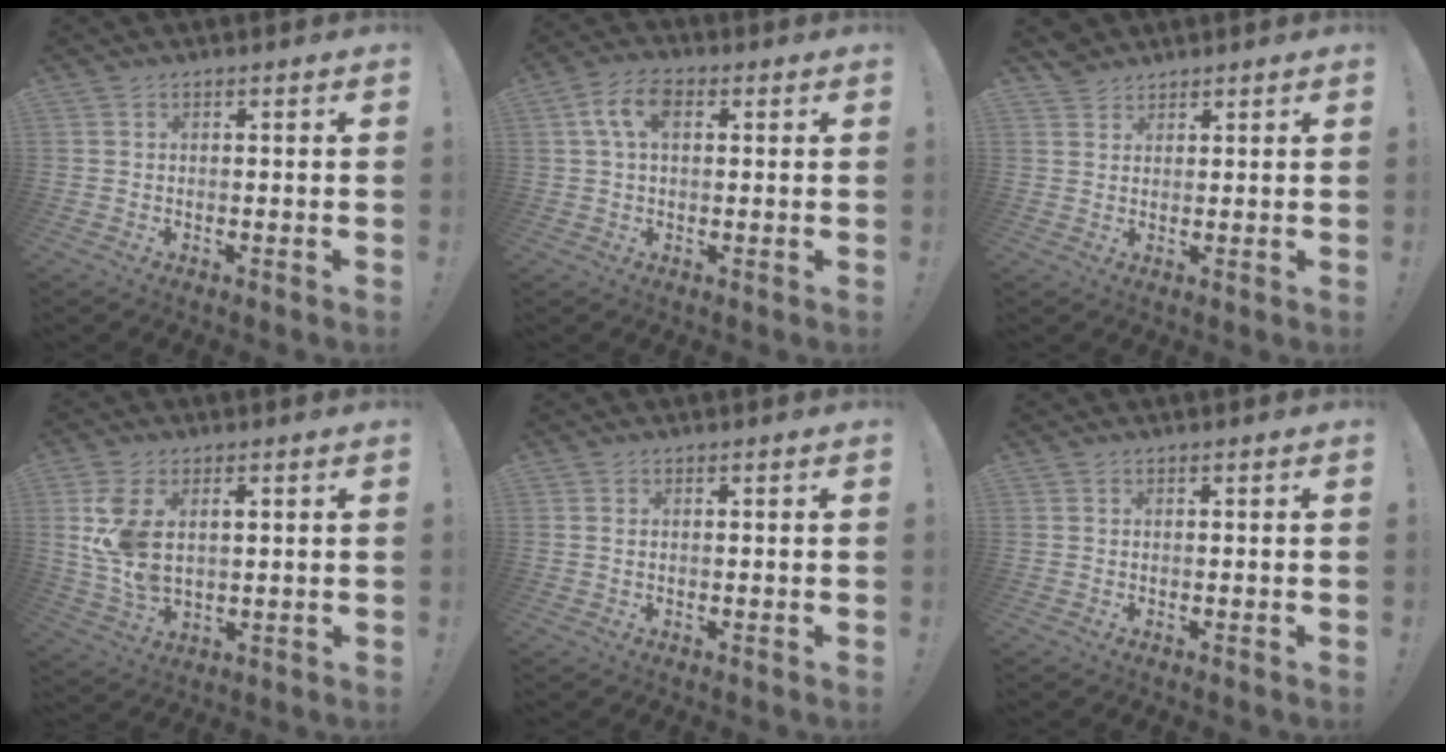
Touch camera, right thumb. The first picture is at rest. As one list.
[{"total": 7.8, "force": [2.0, 4.7, 6.0], "torque": [-0.112, 0.011, 0.036]}, {"total": 3.7, "force": [3.1, 1.9, 0.4], "torque": [0.000, -0.019, 0.059]}, {"total": 10.6, "force": [3.2, 6.3, 7.9], "torque": [-0.145, -0.016, 0.056]}, {"total": 0.7, "force": [0.3, 0.2, 0.6], "torque": [-0.013, 0.001, 0.006]}, {"total": 0.0}]